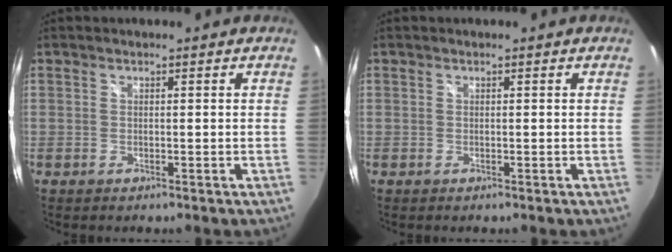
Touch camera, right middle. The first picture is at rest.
{"total": 0.0}